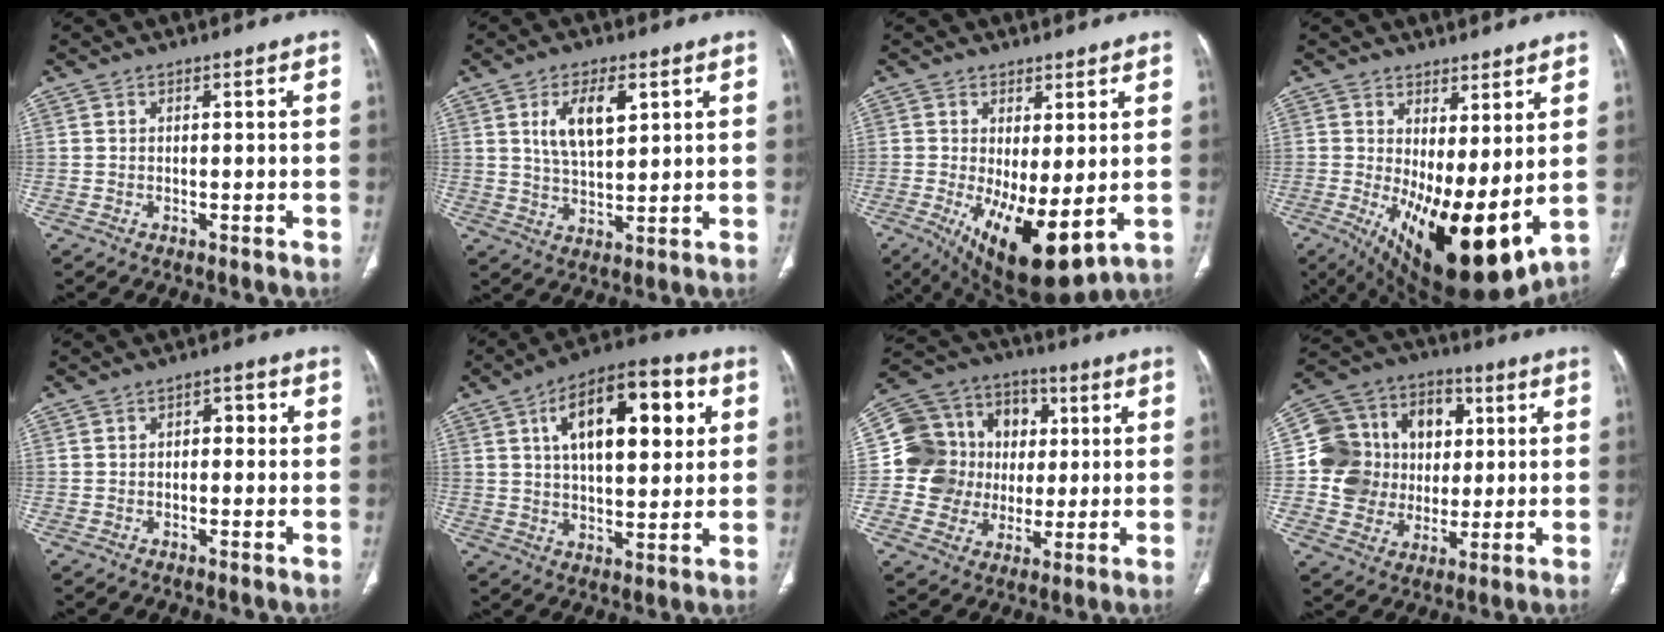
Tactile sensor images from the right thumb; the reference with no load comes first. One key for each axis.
{"total": 9.0, "fx": 3.4, "fy": 4.2, "fz": 7.3, "tx": -0.118, "ty": -0.014, "tz": 0.066}
{"total": 13.0, "fx": -2.0, "fy": 4.9, "fz": 11.8, "tx": -0.197, "ty": -0.026, "tz": -0.011}
{"total": 17.0, "fx": 0.0, "fy": 6.4, "fz": 15.8, "tx": -0.264, "ty": -0.037, "tz": 0.024}
{"total": 3.0, "fx": 0.2, "fy": 1.9, "fz": 2.3, "tx": -0.020, "ty": 0.011, "tz": -0.003}
{"total": 19.6, "fx": 6.0, "fy": 9.1, "fz": 16.2, "tx": -0.216, "ty": 0.004, "tz": 0.088}
{"total": 17.0, "fx": 1.1, "fy": 15.4, "fz": 7.0, "tx": -0.088, "ty": 0.034, "tz": 0.026}
{"total": 17.6, "fx": 1.9, "fy": 15.4, "fz": 8.3, "tx": -0.112, "ty": 0.029, "tz": 0.042}